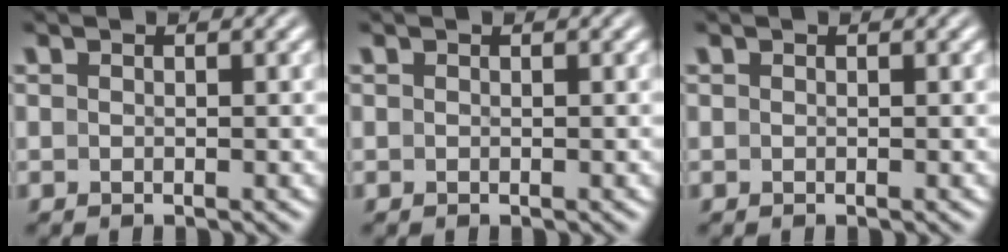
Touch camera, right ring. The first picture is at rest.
{"total": 0.0}
{"total": 0.0}